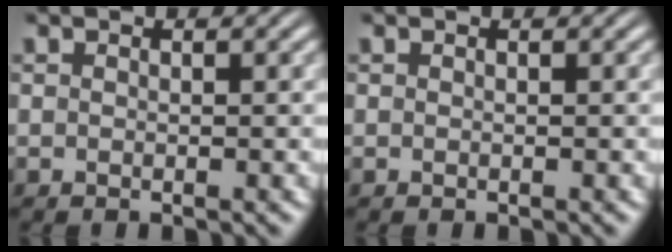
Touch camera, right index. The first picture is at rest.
{"total": 0.0}